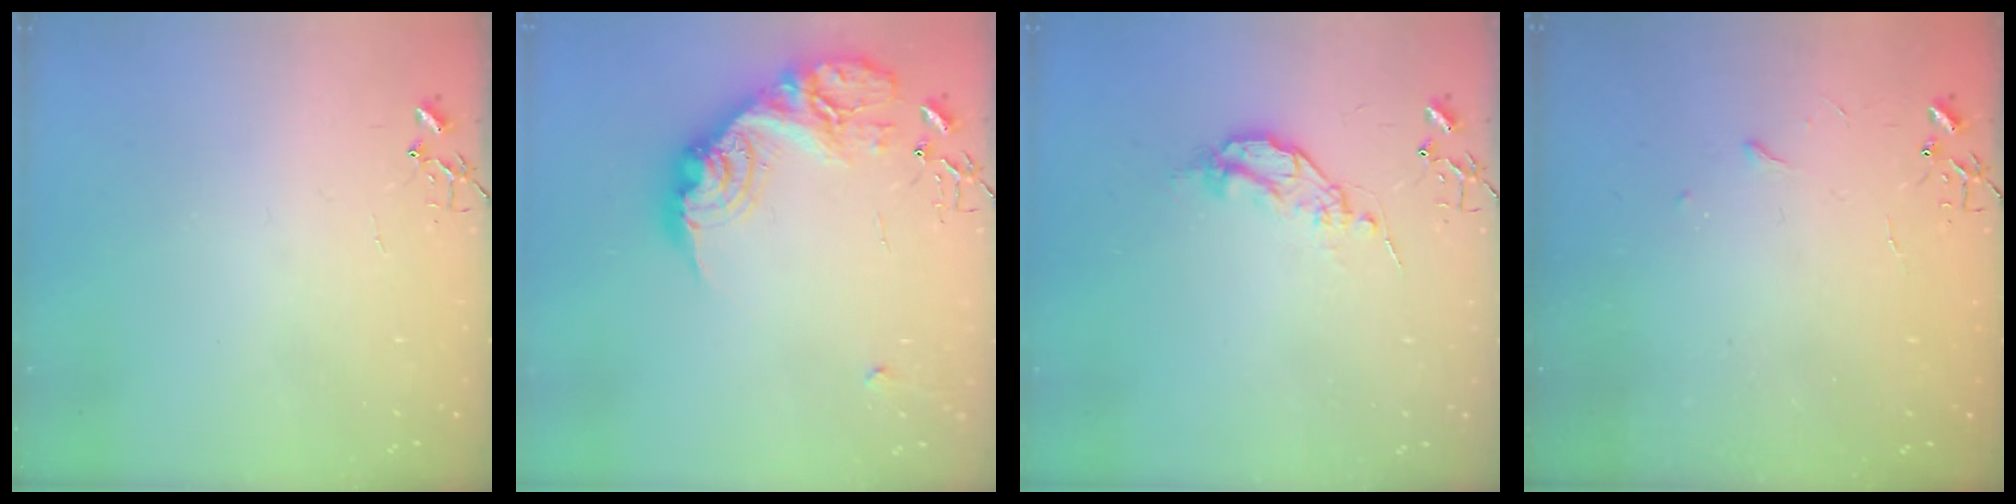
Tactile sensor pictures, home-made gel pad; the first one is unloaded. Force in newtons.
{"total": 24.1, "press": 24.1, "slide": 1.4}
{"total": 6.6, "press": 6.5, "slide": 1.0}
{"total": 3.6, "press": 3.5, "slide": 0.5}